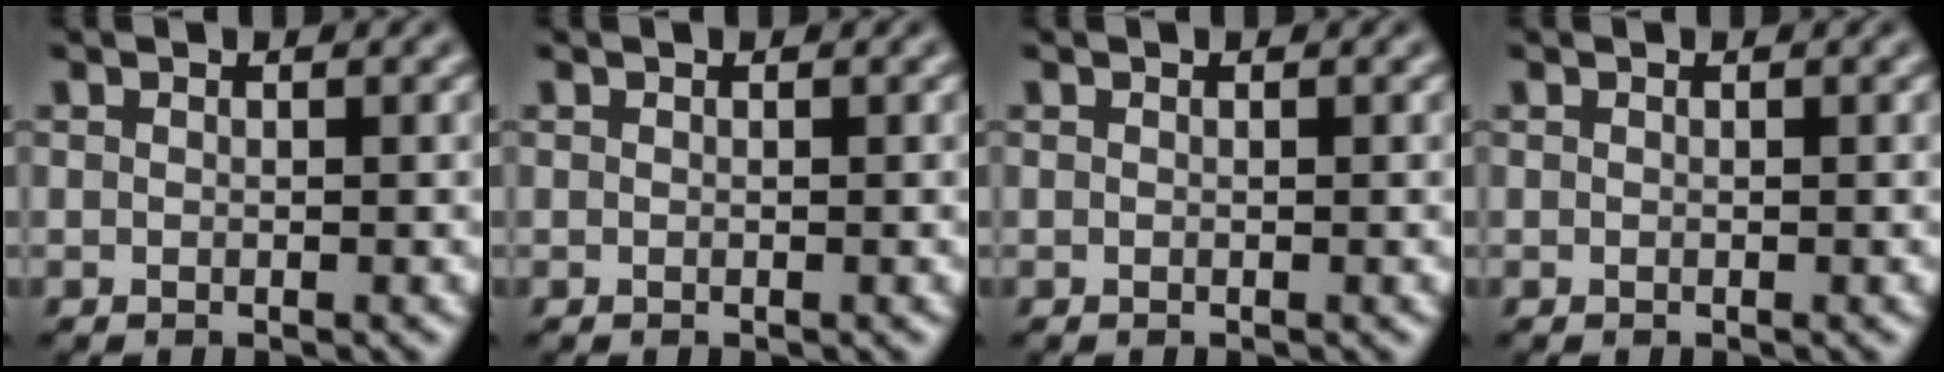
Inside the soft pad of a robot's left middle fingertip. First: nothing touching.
{"total": 0.0}
{"total": 0.0}
{"total": 0.0}